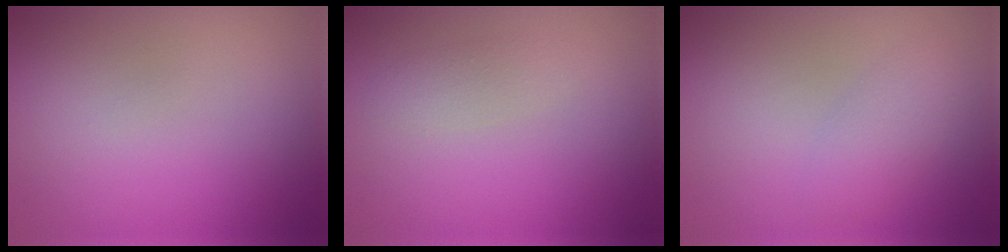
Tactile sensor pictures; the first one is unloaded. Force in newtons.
{"total": 1.3, "press": 1.3, "slide": 0.1}
{"total": 1.9, "press": 1.9, "slide": 0.1}